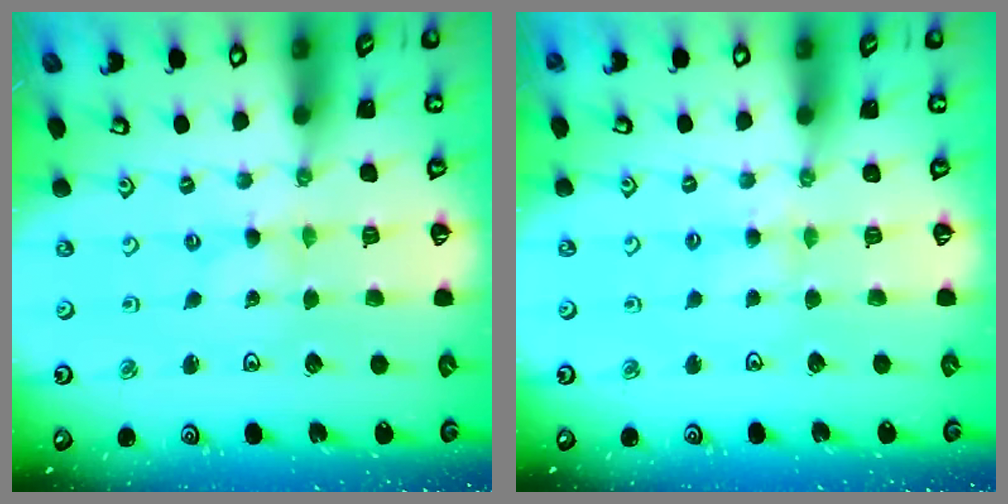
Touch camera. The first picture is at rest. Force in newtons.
{"total": 3.9, "press": 3.9, "slide": 0.5}